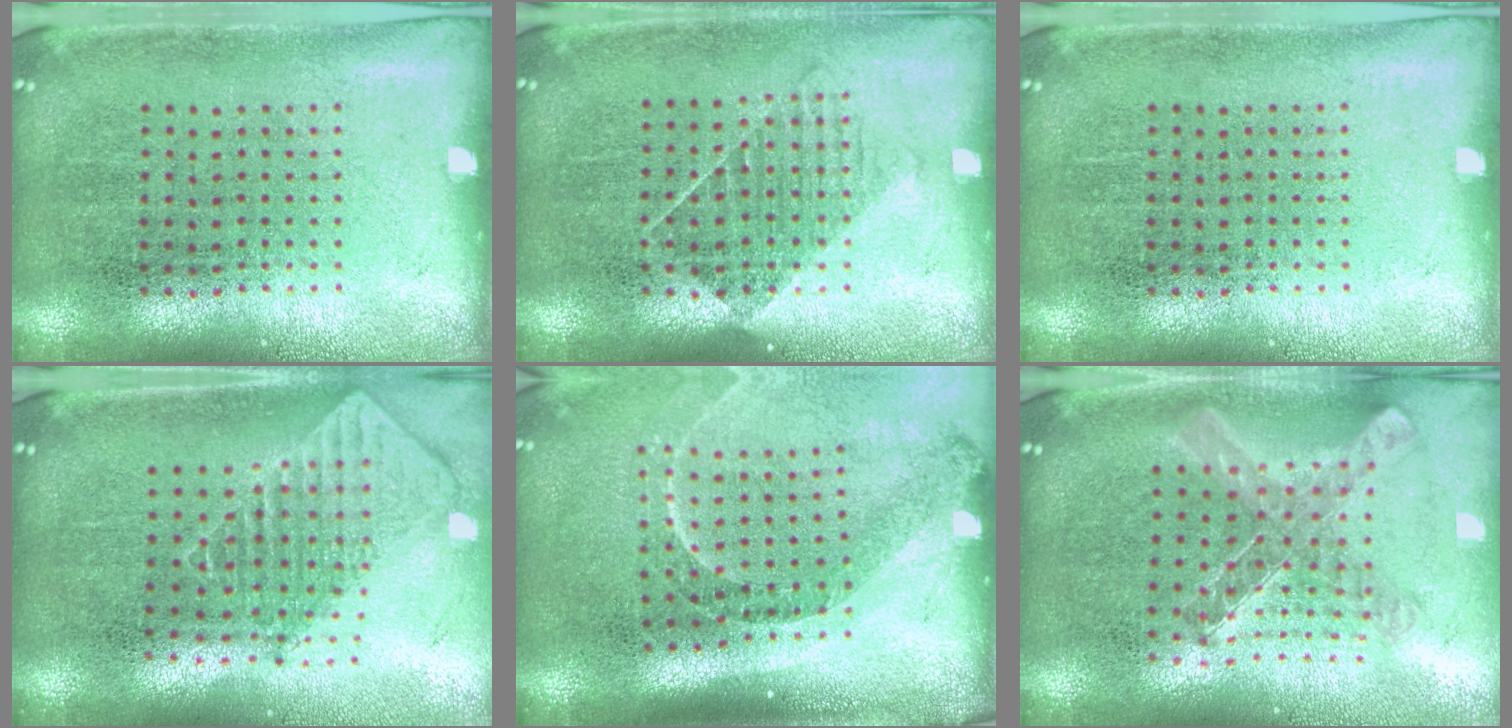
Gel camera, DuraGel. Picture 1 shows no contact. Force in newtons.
{"total": 1.1, "press": 0.9, "slide": 0.6}
{"total": 0.0}
{"total": 2.0, "press": 1.5, "slide": 1.3}
{"total": 1.6, "press": 1.3, "slide": 0.9}
{"total": 1.1, "press": 1.1, "slide": 0.2}